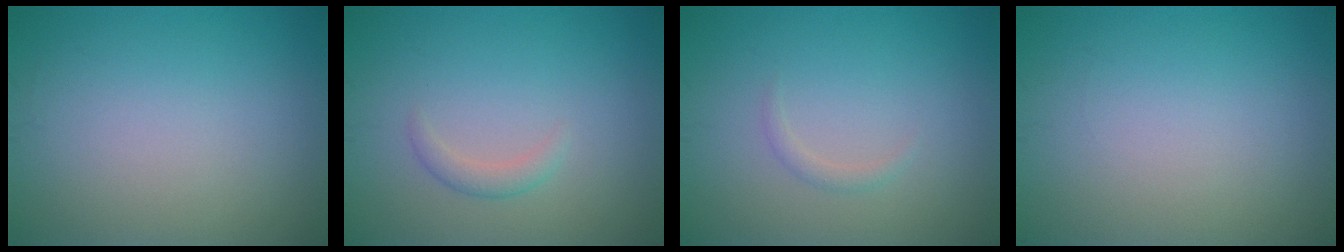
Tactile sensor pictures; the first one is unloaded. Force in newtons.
{"total": 1.3, "press": 1.3, "slide": 0.1}
{"total": 0.8, "press": 0.8, "slide": 0.1}
{"total": 0.0}